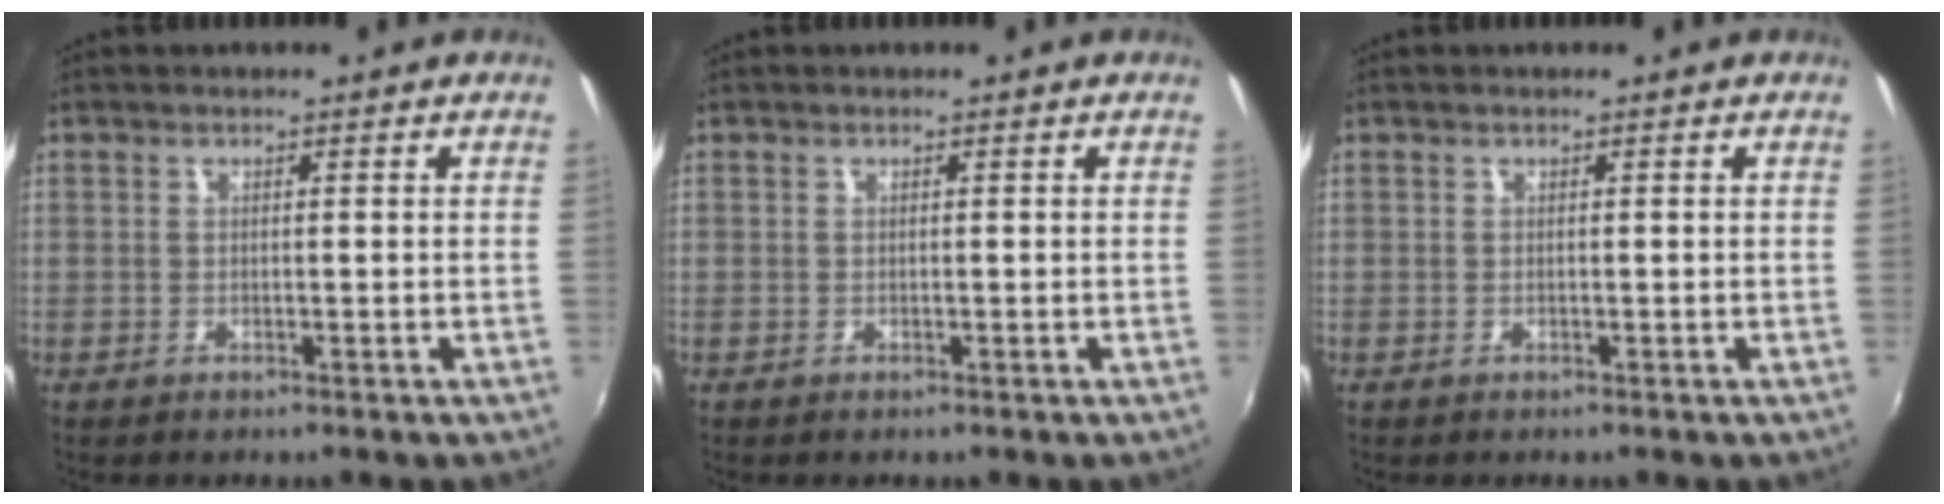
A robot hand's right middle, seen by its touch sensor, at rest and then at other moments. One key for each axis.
{"total": 0.0}
{"total": 0.0}